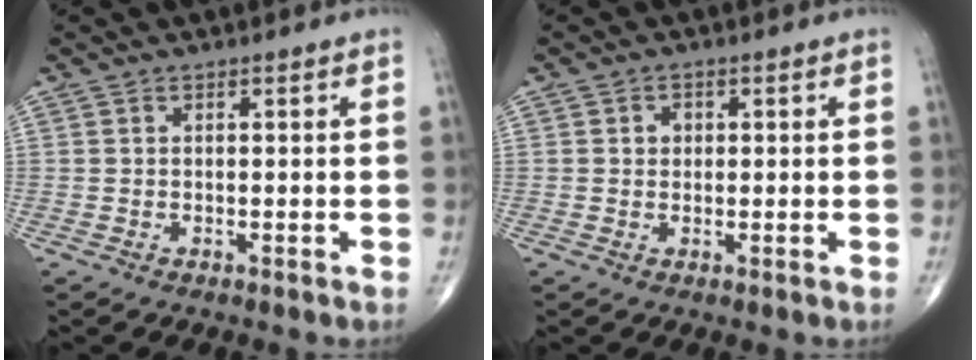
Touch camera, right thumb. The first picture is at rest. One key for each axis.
{"total": 1.9, "fx": 0.3, "fy": 1.7, "fz": 0.9, "tx": -0.004, "ty": 0.002, "tz": 0.004}